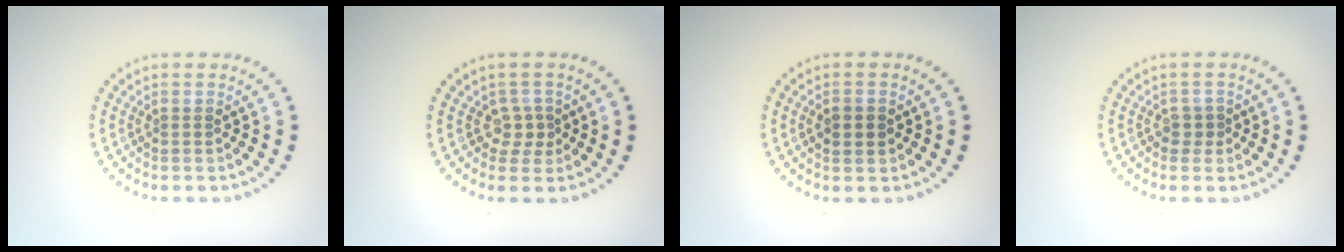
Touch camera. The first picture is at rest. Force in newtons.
{"total": 1.7, "press": 1.3, "slide": 1.2}
{"total": 2.3, "press": 2.2, "slide": 0.2}
{"total": 0.9, "press": 0.7, "slide": 0.6}